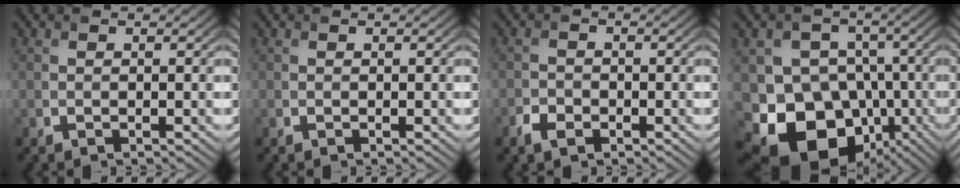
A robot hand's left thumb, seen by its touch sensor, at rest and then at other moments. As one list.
[{"total": 0.0}, {"total": 2.2, "force": [-1.4, 1.4, 1.0], "torque": [-0.022, -0.002, -0.030]}, {"total": 14.3, "force": [-5.6, 11.3, 6.9], "torque": [-0.125, -0.026, -0.101]}]